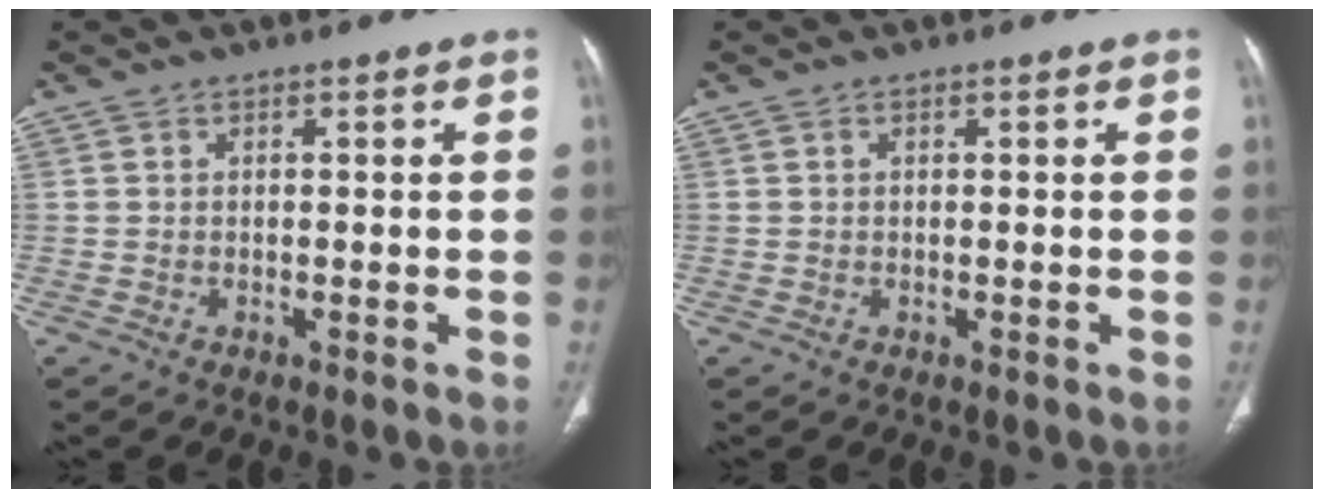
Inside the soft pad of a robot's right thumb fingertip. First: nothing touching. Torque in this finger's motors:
{"motor_torque": [-0.37, 0.20, -0.42, 0.31, 0.03]}